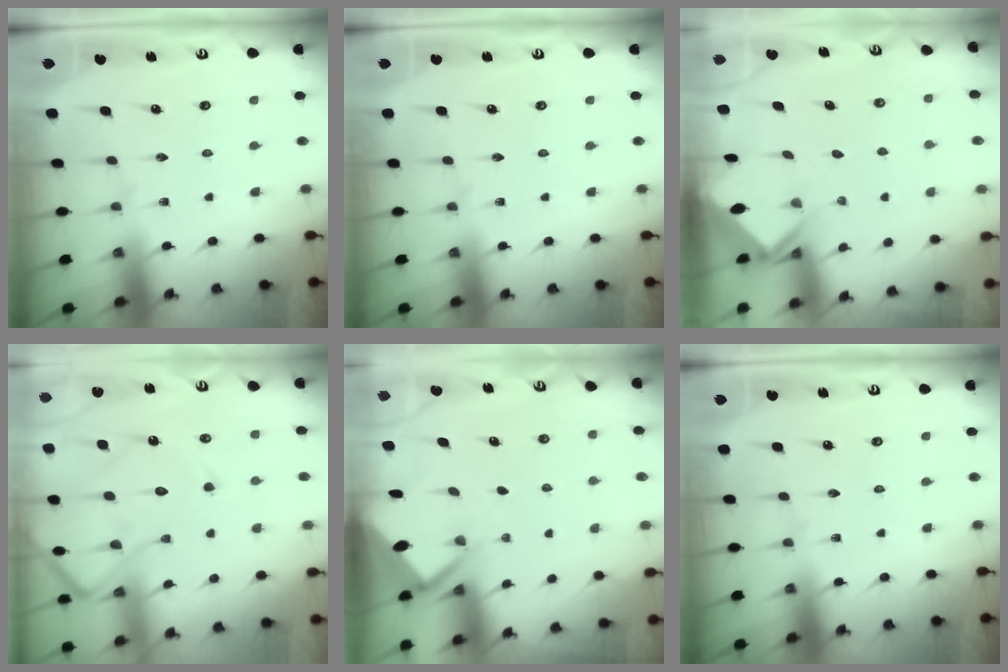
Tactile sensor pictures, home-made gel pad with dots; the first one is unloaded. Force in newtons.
{"total": 0.0}
{"total": 2.4, "press": 2.4, "slide": 0.1}
{"total": 14.5, "press": 14.4, "slide": 1.6}
{"total": 2.7, "press": 2.6, "slide": 0.3}
{"total": 0.0}